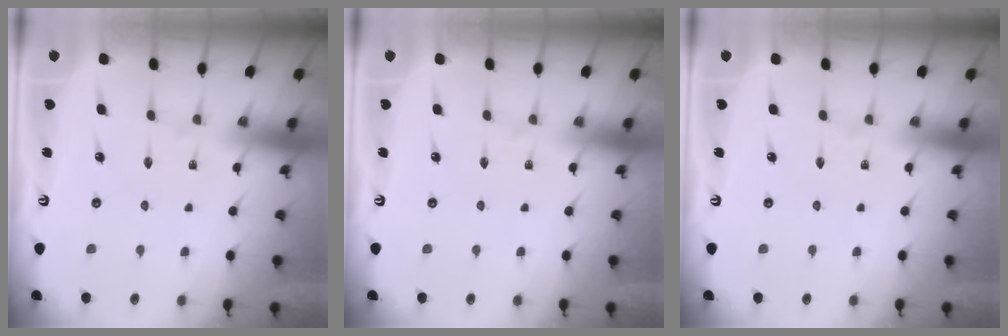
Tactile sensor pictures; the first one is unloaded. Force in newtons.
{"total": 0.0}
{"total": 0.0}